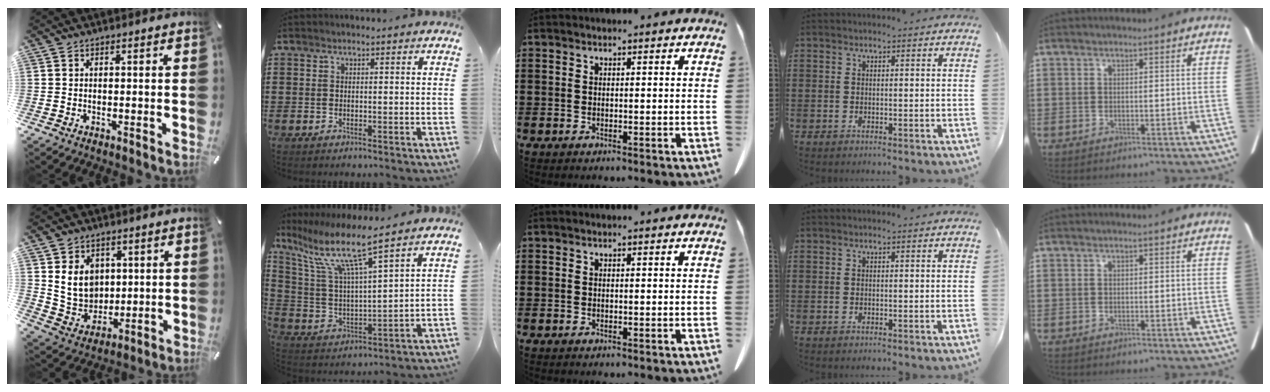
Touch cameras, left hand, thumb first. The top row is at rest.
{"thumb": {"total": 10.0, "force": [3.4, 8.8, 3.5], "torque": [-0.077, -0.017, 0.069]}, "index": {"total": 9.8, "force": [7.1, 0.8, 6.7], "torque": [-0.159, -0.042, 0.115]}}